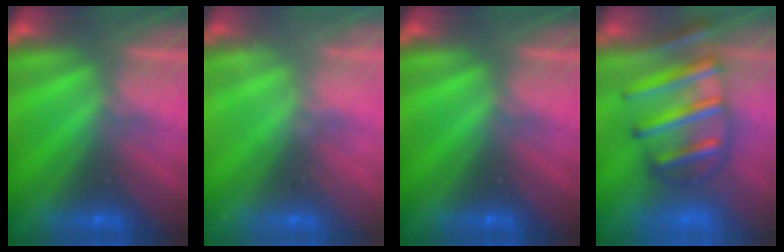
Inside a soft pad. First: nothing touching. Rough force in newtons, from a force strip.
{"total": 2.3}
{"total": 0.0}
{"total": 7.3}